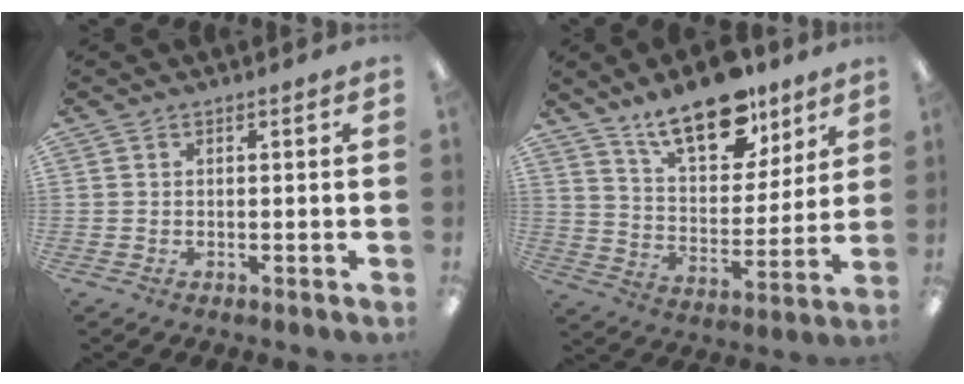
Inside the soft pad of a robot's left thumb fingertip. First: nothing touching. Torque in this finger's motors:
{"motor_torque": [0.19, 0.20, 1.49, -1.28, 0.06]}